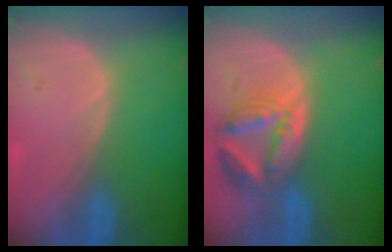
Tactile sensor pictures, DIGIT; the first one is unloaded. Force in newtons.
{"total": 8.2, "press": 7.3, "slide": 3.8}